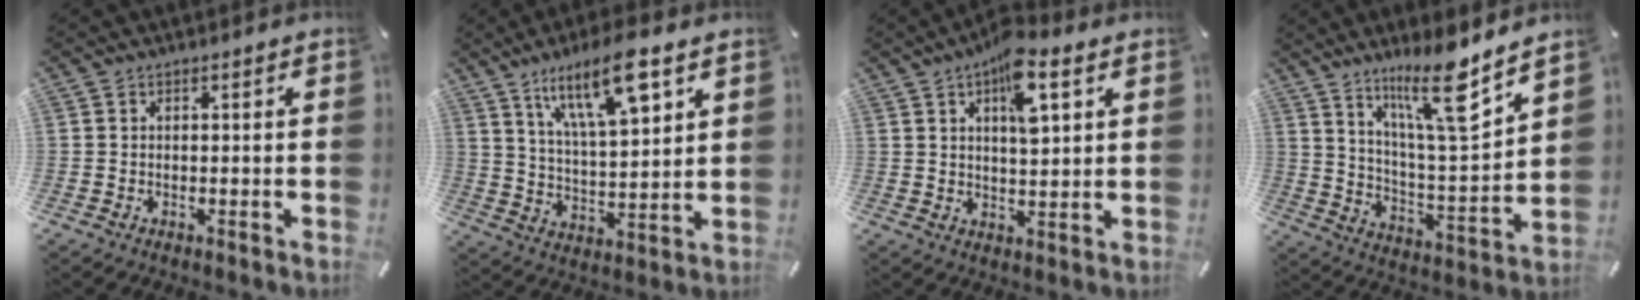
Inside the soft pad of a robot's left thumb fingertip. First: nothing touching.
{"total": 15.9, "force": [9.5, 5.3, 11.6], "torque": [-0.201, -0.033, 0.158]}
{"total": 9.9, "force": [4.7, 3.8, 7.8], "torque": [-0.112, -0.015, 0.075]}
{"total": 15.8, "force": [11.8, 2.9, 10.2], "torque": [-0.182, -0.072, 0.193]}